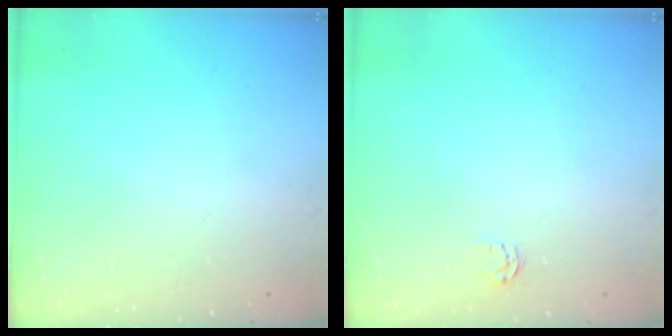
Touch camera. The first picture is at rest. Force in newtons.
{"total": 2.5, "press": 2.5, "slide": 0.4}